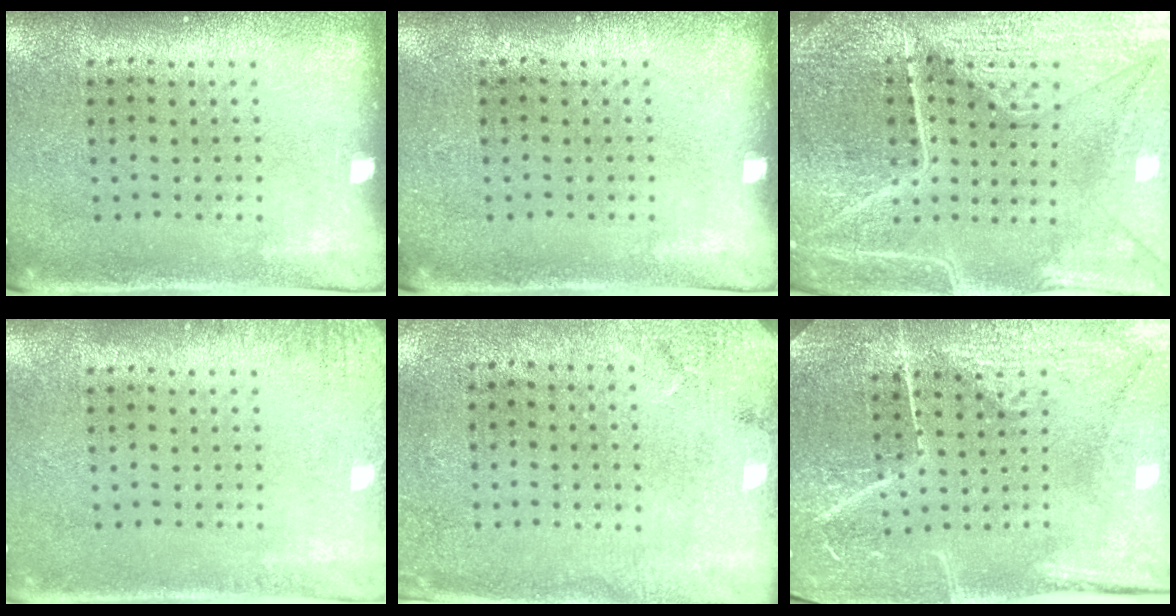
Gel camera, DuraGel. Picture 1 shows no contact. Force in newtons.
{"total": 0.0}
{"total": 5.7, "press": 5.2, "slide": 2.2}
{"total": 1.4, "press": 1.4, "slide": 0.2}
{"total": 2.7, "press": 2.1, "slide": 1.7}
{"total": 4.1, "press": 3.9, "slide": 1.3}